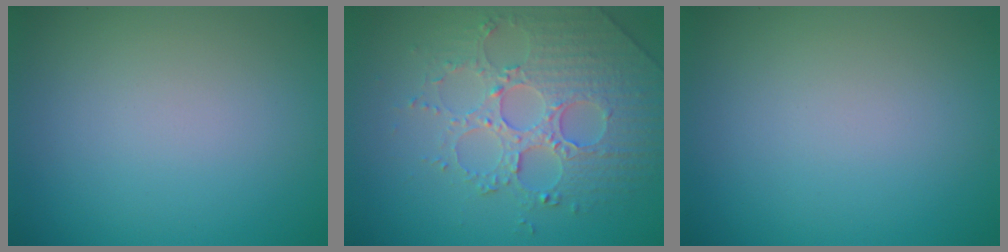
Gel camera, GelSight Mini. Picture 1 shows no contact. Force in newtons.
{"total": 4.4, "press": 4.3, "slide": 1.0}
{"total": 0.0}